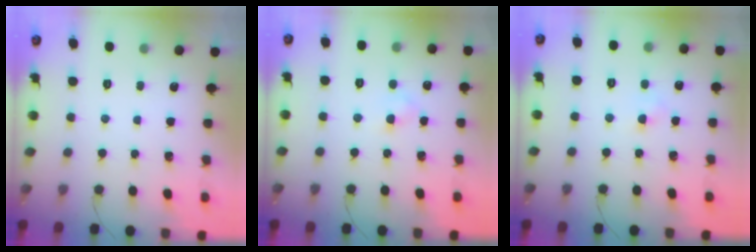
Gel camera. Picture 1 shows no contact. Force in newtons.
{"total": 2.4, "press": 2.1, "slide": 1.2}
{"total": 2.8, "press": 2.6, "slide": 1.0}